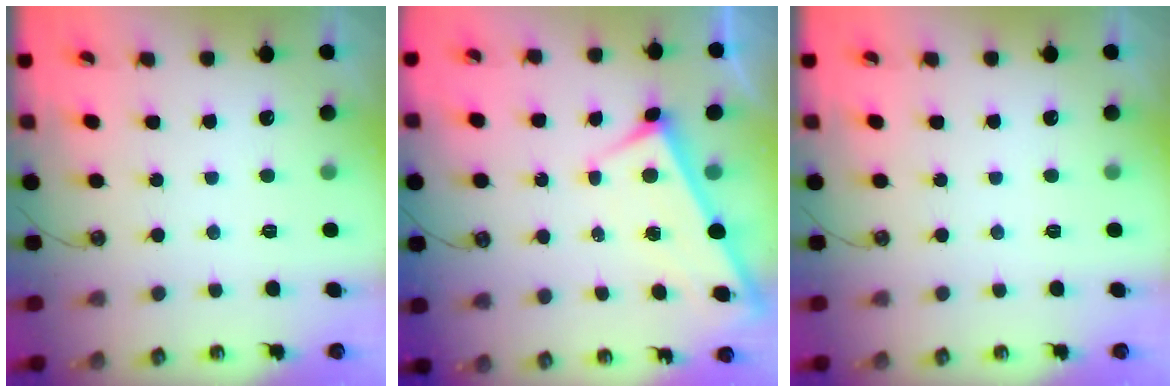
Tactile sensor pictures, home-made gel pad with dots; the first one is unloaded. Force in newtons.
{"total": 2.8, "press": 2.8, "slide": 0.3}
{"total": 0.0}